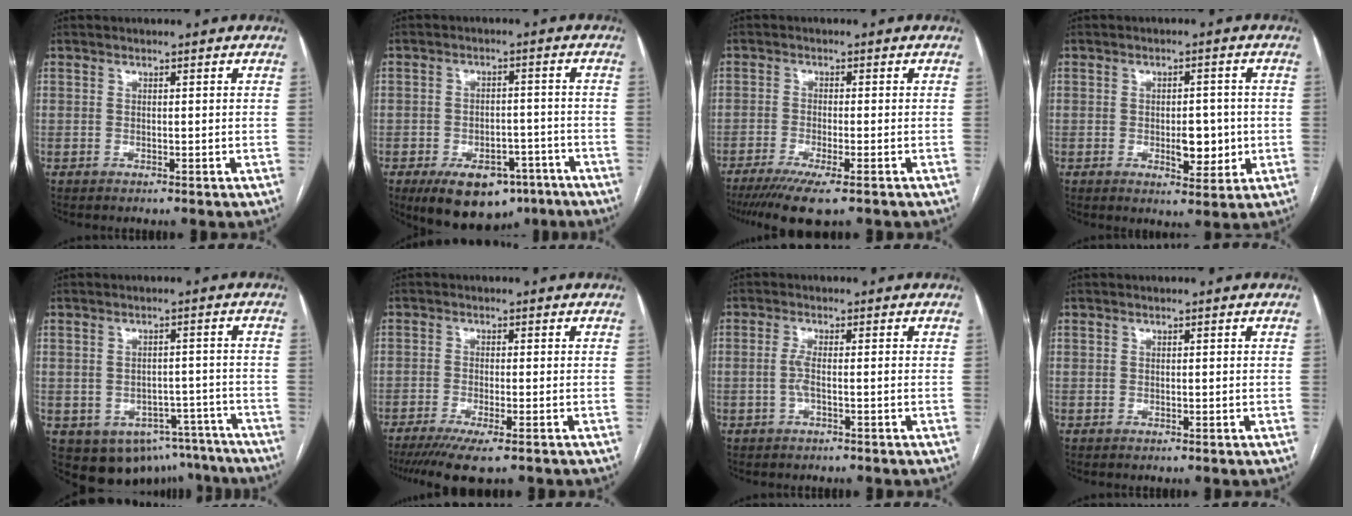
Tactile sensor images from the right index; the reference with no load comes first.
{"total": 11.8, "force": [-7.7, 6.7, 6.0], "torque": [-0.078, 0.013, -0.108]}
{"total": 8.5, "force": [-6.1, 0.6, 5.9], "torque": [-0.090, -0.019, -0.094]}
{"total": 5.5, "force": [-0.9, 2.6, 4.8], "torque": [-0.063, 0.000, -0.004]}
{"total": 13.3, "force": [-8.7, 9.1, 4.3], "torque": [-0.057, 0.030, -0.097]}
{"total": 7.8, "force": [-5.7, 0.6, 5.3], "torque": [-0.077, -0.017, -0.088]}
{"total": 2.0, "force": [-0.6, 0.1, 1.9], "torque": [-0.037, 0.003, -0.014]}
{"total": 0.0}